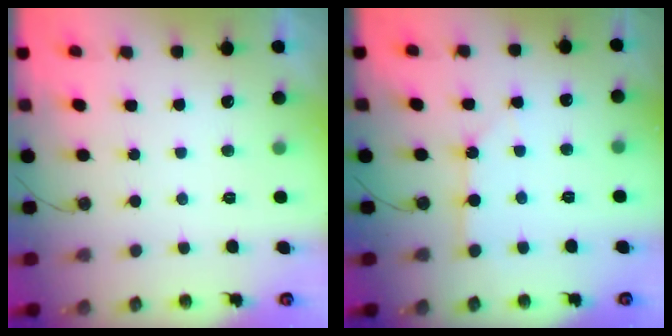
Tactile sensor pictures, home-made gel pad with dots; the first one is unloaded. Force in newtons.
{"total": 2.6, "press": 2.6, "slide": 0.1}